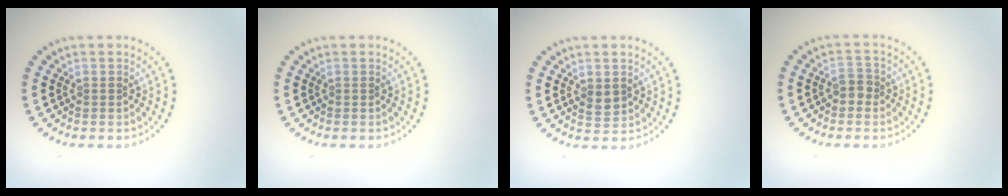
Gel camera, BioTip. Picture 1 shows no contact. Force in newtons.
{"total": 0.0}
{"total": 1.6, "press": 1.6, "slide": 0.3}
{"total": 1.6, "press": 1.5, "slide": 0.5}